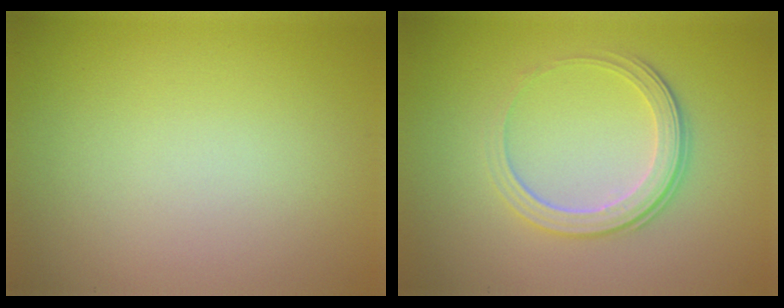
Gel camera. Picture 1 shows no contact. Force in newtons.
{"total": 3.4, "press": 2.7, "slide": 2.1}